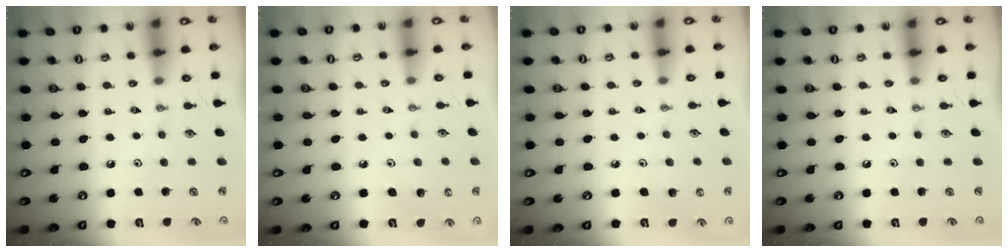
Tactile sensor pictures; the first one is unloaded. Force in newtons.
{"total": 4.7, "press": 4.6, "slide": 1.3}
{"total": 5.0, "press": 4.8, "slide": 1.2}
{"total": 0.0}